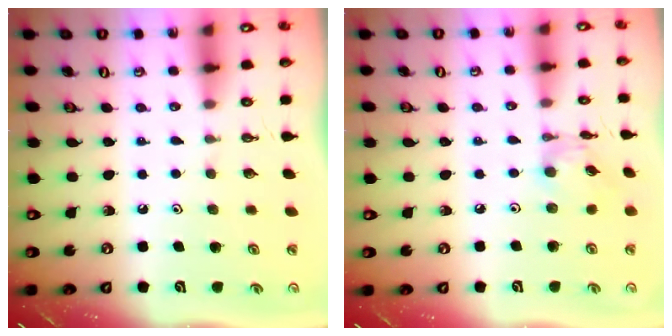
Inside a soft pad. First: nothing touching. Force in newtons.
{"total": 3.3, "press": 3.3, "slide": 0.3}